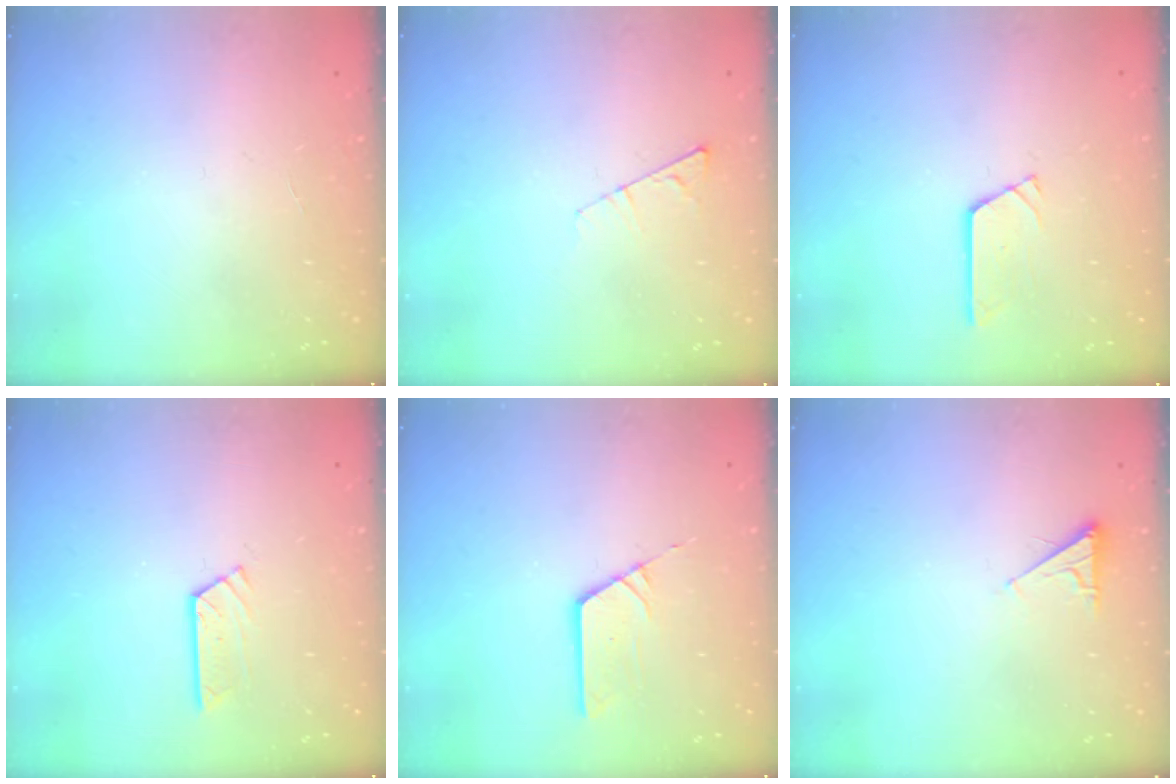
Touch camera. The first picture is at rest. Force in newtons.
{"total": 3.5, "press": 3.4, "slide": 0.4}
{"total": 2.8, "press": 2.8, "slide": 0.2}
{"total": 5.3, "press": 5.3, "slide": 0.2}
{"total": 3.5, "press": 3.5, "slide": 0.1}
{"total": 2.5, "press": 2.5, "slide": 0.4}